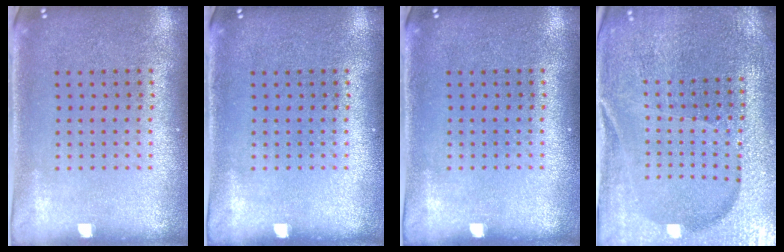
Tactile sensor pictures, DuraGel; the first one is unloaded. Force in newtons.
{"total": 0.0}
{"total": 0.0}
{"total": 4.0, "press": 3.9, "slide": 1.0}